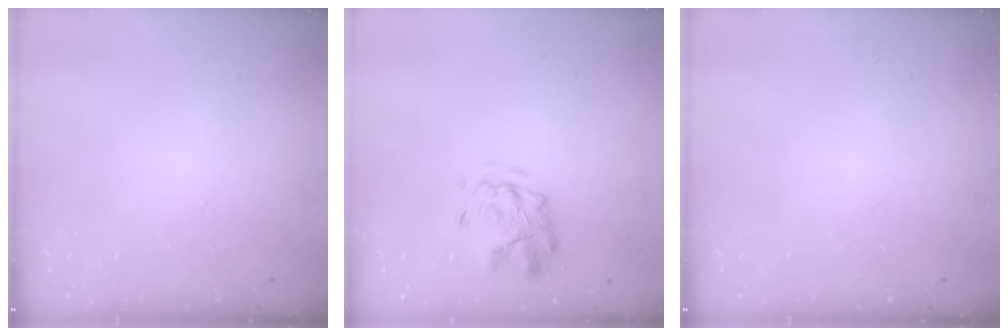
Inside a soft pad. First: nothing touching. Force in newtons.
{"total": 2.9, "press": 2.5, "slide": 1.4}
{"total": 0.0}